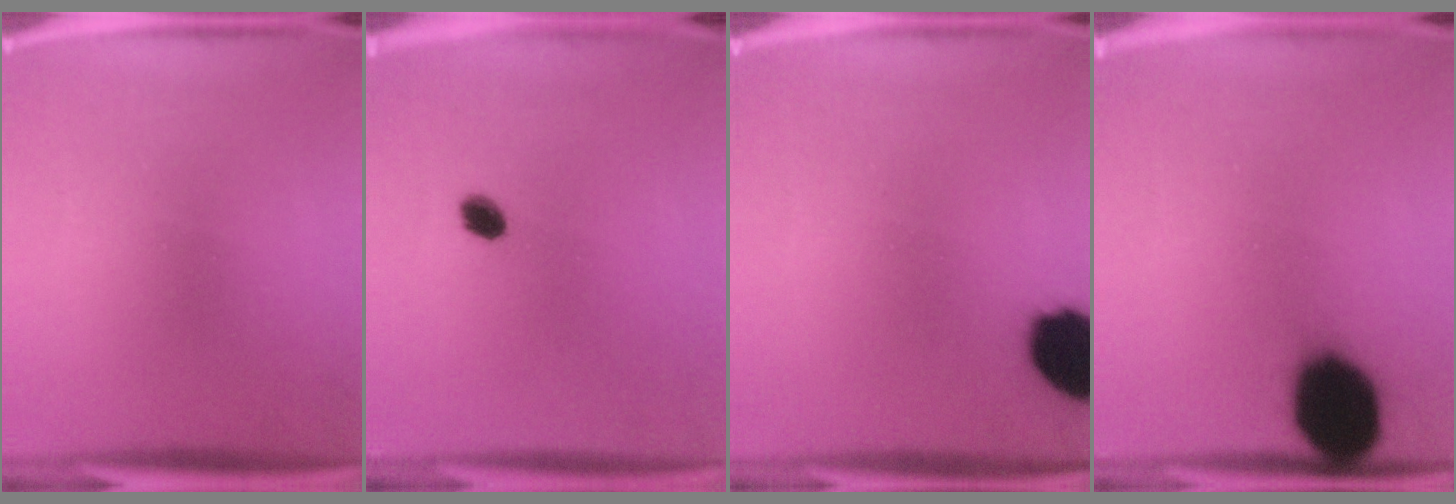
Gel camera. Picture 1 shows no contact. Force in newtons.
{"total": 2.9}
{"total": 13.3}
{"total": 17.0}